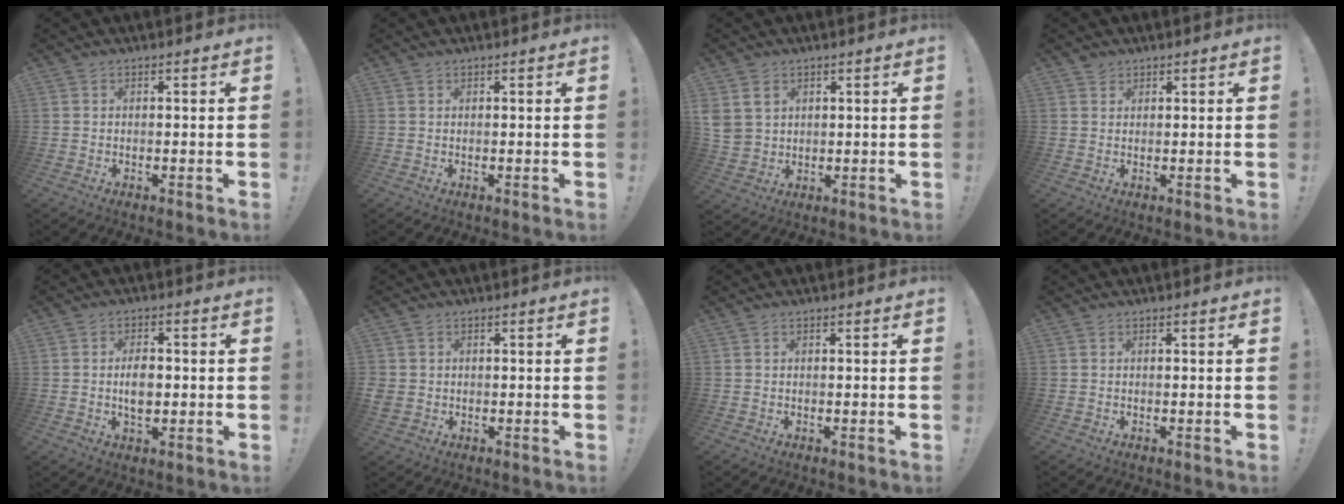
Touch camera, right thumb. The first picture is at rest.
{"total": 0.0}
{"total": 6.1, "force": [2.8, 4.8, 2.4], "torque": [-0.037, -0.008, 0.054]}
{"total": 1.7, "force": [1.4, 0.9, 0.4], "torque": [-0.006, -0.006, 0.026]}
{"total": 5.6, "force": [-0.5, 3.6, 4.2], "torque": [-0.068, -0.002, -0.016]}
{"total": 2.5, "force": [0.4, 2.3, 0.8], "torque": [-0.014, -0.003, 0.007]}
{"total": 0.0}
{"total": 0.0}